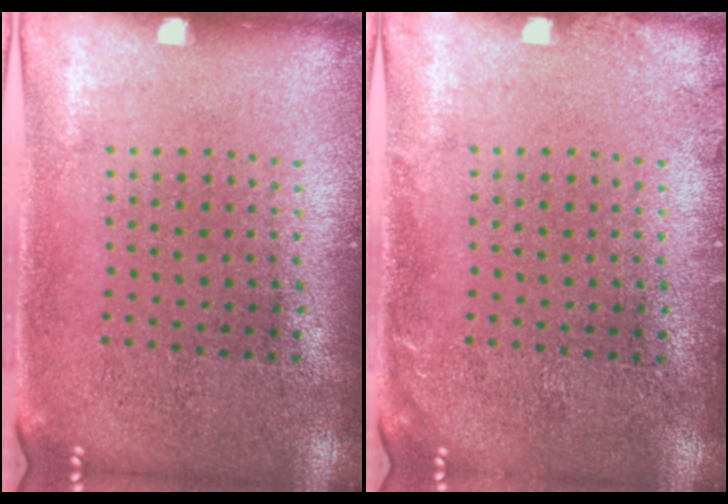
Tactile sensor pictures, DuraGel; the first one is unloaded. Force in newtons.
{"total": 0.9, "press": 0.8, "slide": 0.2}